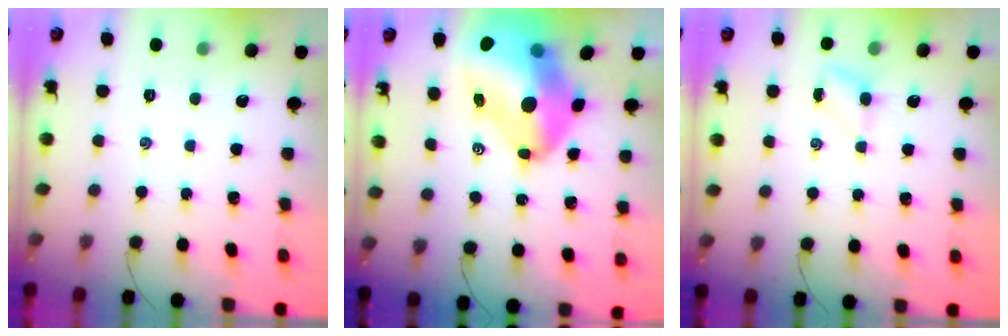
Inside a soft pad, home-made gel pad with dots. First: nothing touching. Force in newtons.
{"total": 19.1, "press": 18.3, "slide": 5.6}
{"total": 3.7, "press": 3.6, "slide": 1.2}